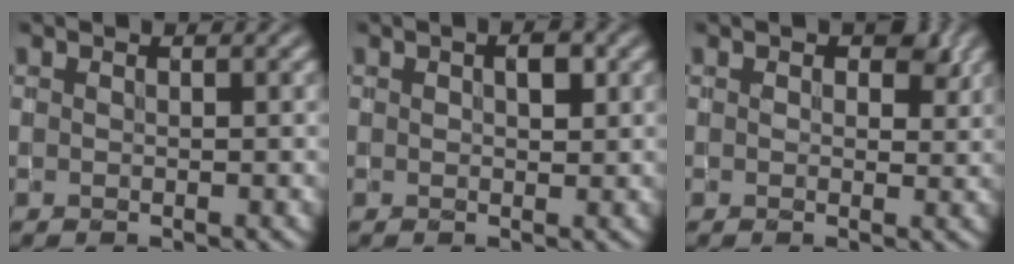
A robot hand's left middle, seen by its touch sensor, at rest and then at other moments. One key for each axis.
{"total": 1.6, "fx": 0.4, "fy": 0.9, "fz": 1.3, "tx": -0.019, "ty": 0.004, "tz": 0.008}
{"total": 2.3, "fx": 0.8, "fy": 1.6, "fz": 1.4, "tx": -0.017, "ty": -0.001, "tz": 0.014}